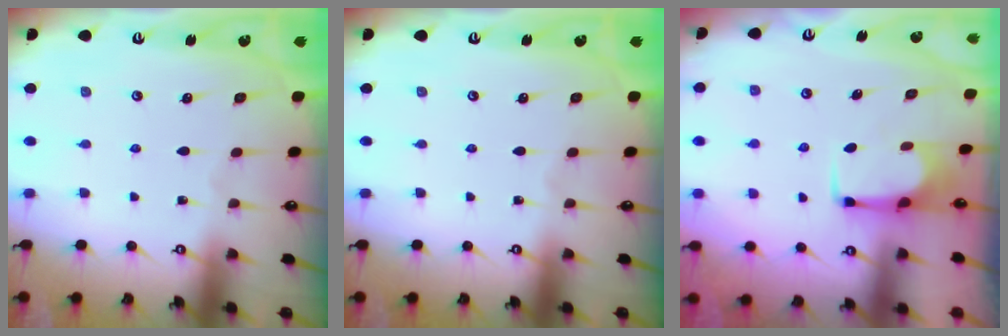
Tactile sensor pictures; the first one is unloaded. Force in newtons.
{"total": 0.0}
{"total": 2.6, "press": 2.6, "slide": 0.4}